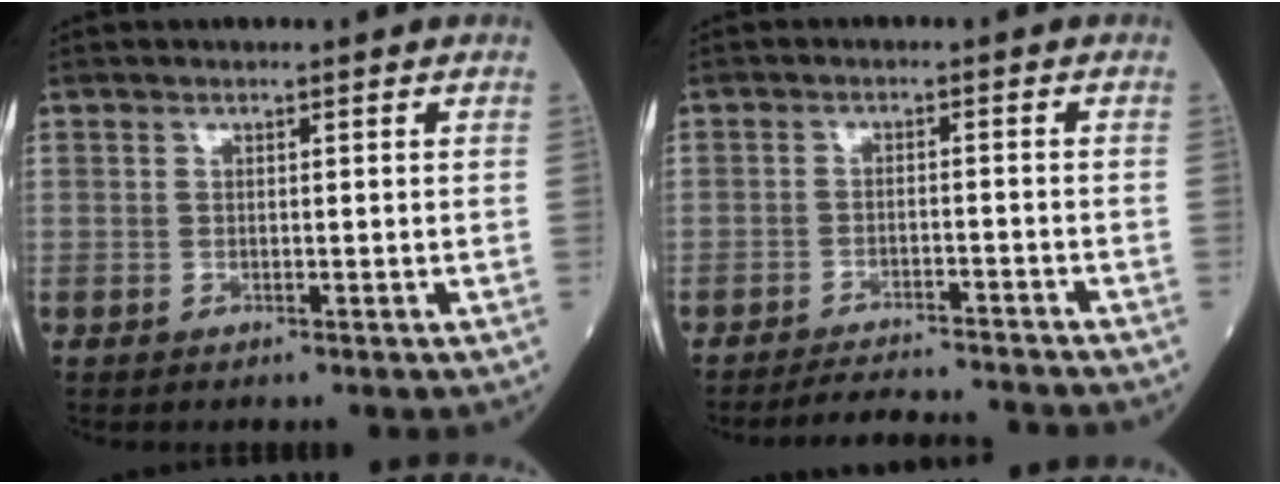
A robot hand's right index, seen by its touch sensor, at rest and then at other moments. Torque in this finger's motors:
{"motor_torque": [0.77, -0.89, 0.28, 0.07]}